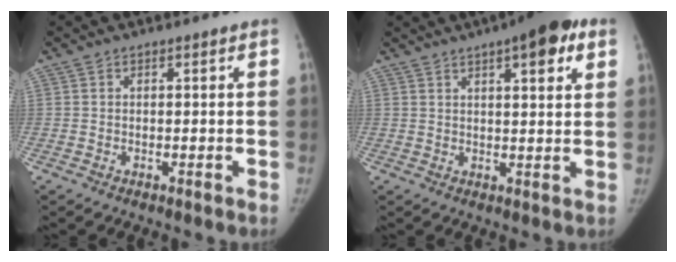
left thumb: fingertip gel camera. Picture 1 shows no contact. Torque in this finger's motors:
{"motor_torque": [1.05, -0.31, 1.05, -0.99, 0.19]}